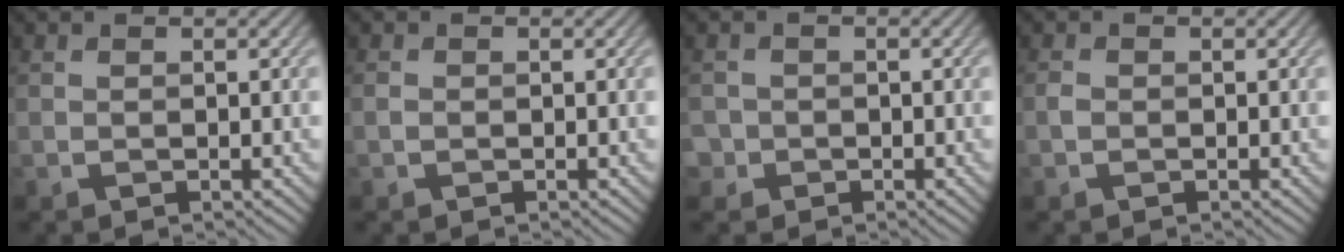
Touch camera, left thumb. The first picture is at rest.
{"total": 0.6, "force": [-0.2, 0.4, 0.2], "torque": [-0.005, 0.001, -0.007]}
{"total": 2.1, "force": [-0.9, 1.9, 0.1], "torque": [0.002, 0.002, -0.023]}
{"total": 0.8, "force": [-0.3, 0.6, 0.3], "torque": [-0.007, 0.001, -0.010]}